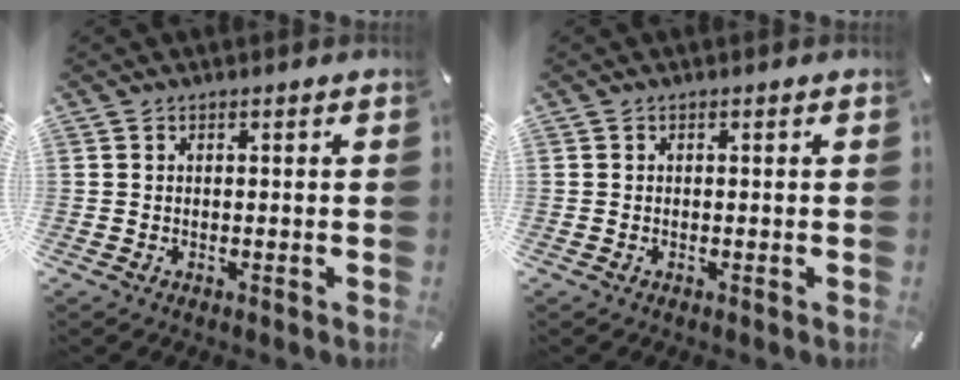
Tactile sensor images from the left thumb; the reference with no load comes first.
{"total": 0.0}